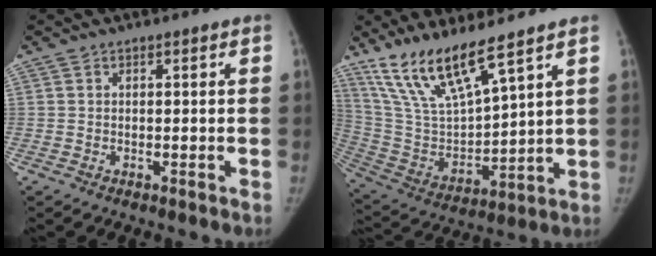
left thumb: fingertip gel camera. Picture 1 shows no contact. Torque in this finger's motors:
{"motor_torque": [0.26, 0.14, 1.44, -1.34, 0.13]}